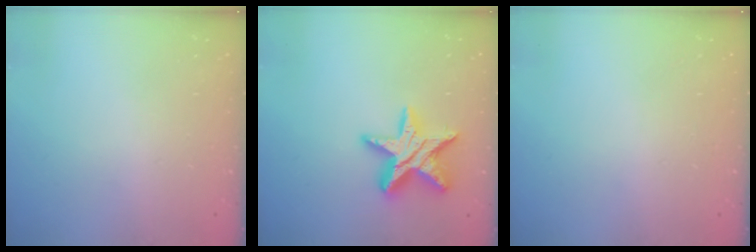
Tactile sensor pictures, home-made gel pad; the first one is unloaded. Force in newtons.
{"total": 15.3, "press": 15.2, "slide": 1.3}
{"total": 0.0}